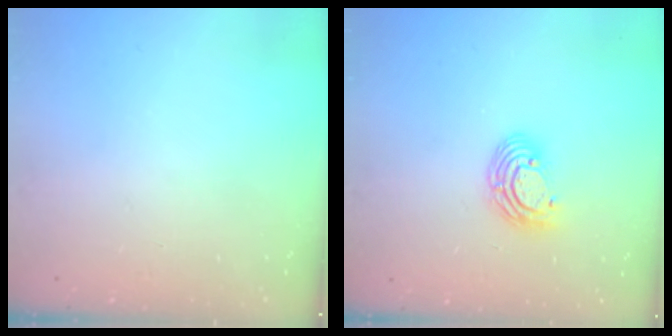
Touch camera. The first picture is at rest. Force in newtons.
{"total": 7.9, "press": 7.8, "slide": 1.2}